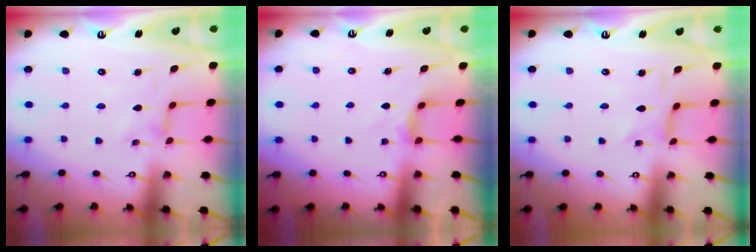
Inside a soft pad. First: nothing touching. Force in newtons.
{"total": 2.8, "press": 2.8, "slide": 0.5}
{"total": 2.2, "press": 2.2, "slide": 0.3}